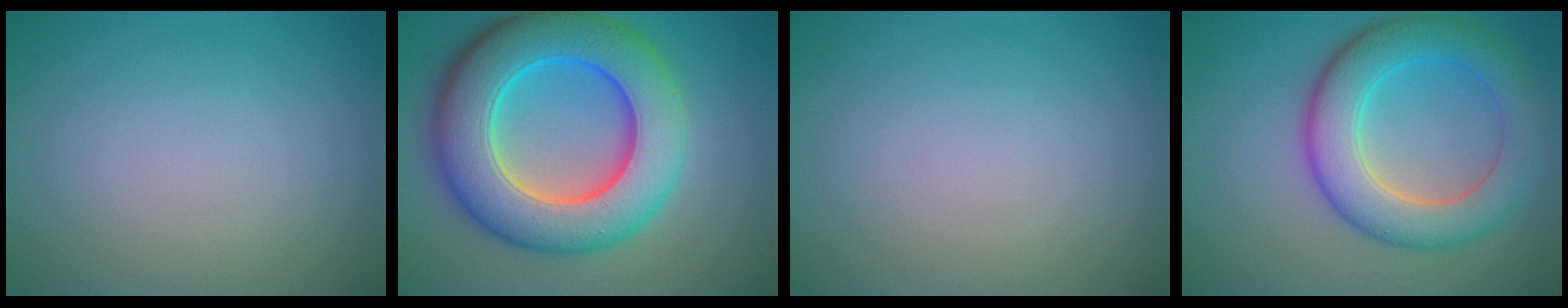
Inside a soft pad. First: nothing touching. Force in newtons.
{"total": 11.9, "press": 11.9, "slide": 0.4}
{"total": 0.0}
{"total": 7.2, "press": 7.2, "slide": 0.2}